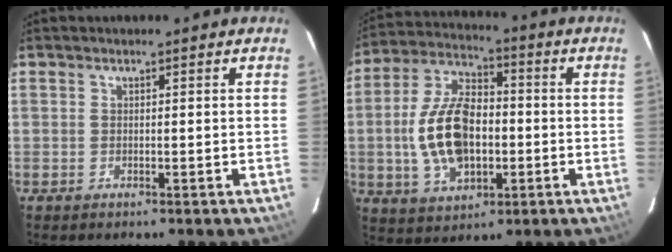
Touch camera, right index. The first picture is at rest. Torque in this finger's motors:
{"motor_torque": [1.61, 0.49, 0.51, 0.12]}